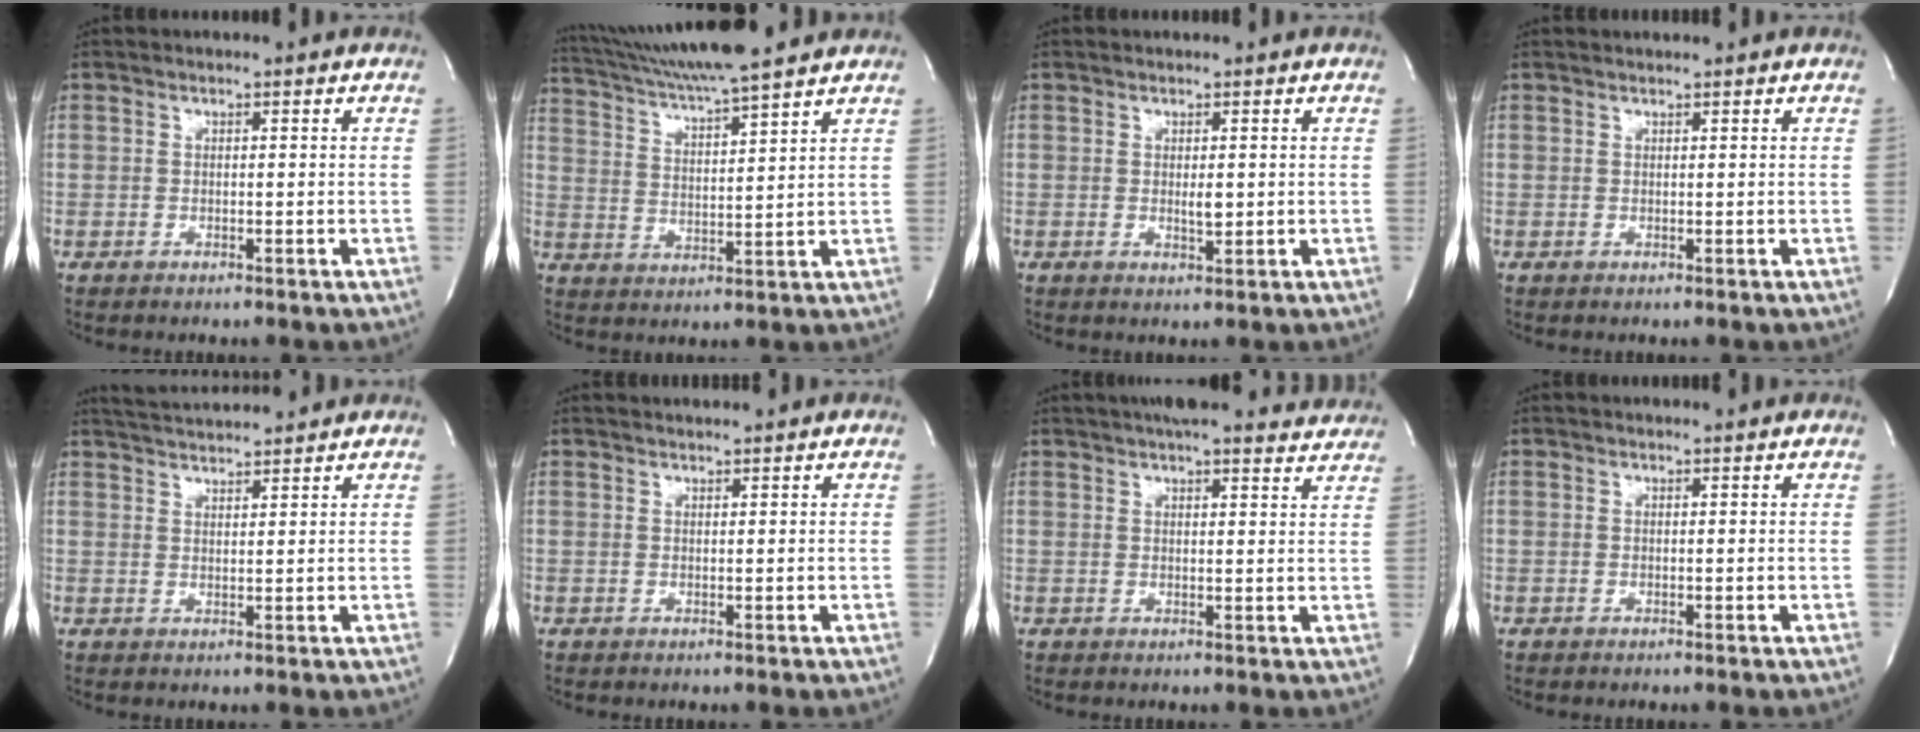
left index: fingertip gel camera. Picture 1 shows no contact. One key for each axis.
{"total": 14.1, "fx": 12.6, "fy": -0.7, "fz": 6.3, "tx": -0.124, "ty": 0.020, "tz": 0.209}
{"total": 1.6, "fx": 0.2, "fy": 0.5, "fz": 1.5, "tx": -0.026, "ty": -0.005, "tz": 0.006}
{"total": 0.8, "fx": 0.8, "fy": 0.0, "fz": 0.2, "tx": -0.003, "ty": 0.006, "tz": 0.015}
{"total": 6.8, "fx": 6.6, "fy": 0.2, "fz": 1.9, "tx": -0.041, "ty": 0.024, "tz": 0.109}
{"total": 1.5, "fx": 1.5, "fy": -0.1, "fz": 0.3, "tx": -0.004, "ty": 0.009, "tz": 0.028}
{"total": 17.3, "fx": 15.7, "fy": 3.1, "fz": 6.6, "tx": -0.089, "ty": 0.021, "tz": 0.190}
{"total": 1.0, "fx": 0.9, "fy": 0.2, "fz": 0.2, "tx": -0.008, "ty": 0.003, "tz": 0.009}